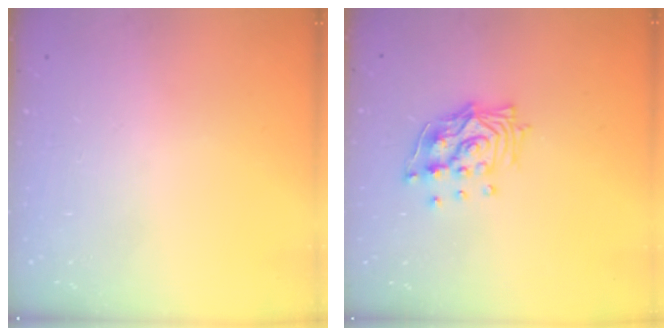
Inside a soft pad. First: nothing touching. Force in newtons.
{"total": 13.3, "press": 13.3, "slide": 1.2}